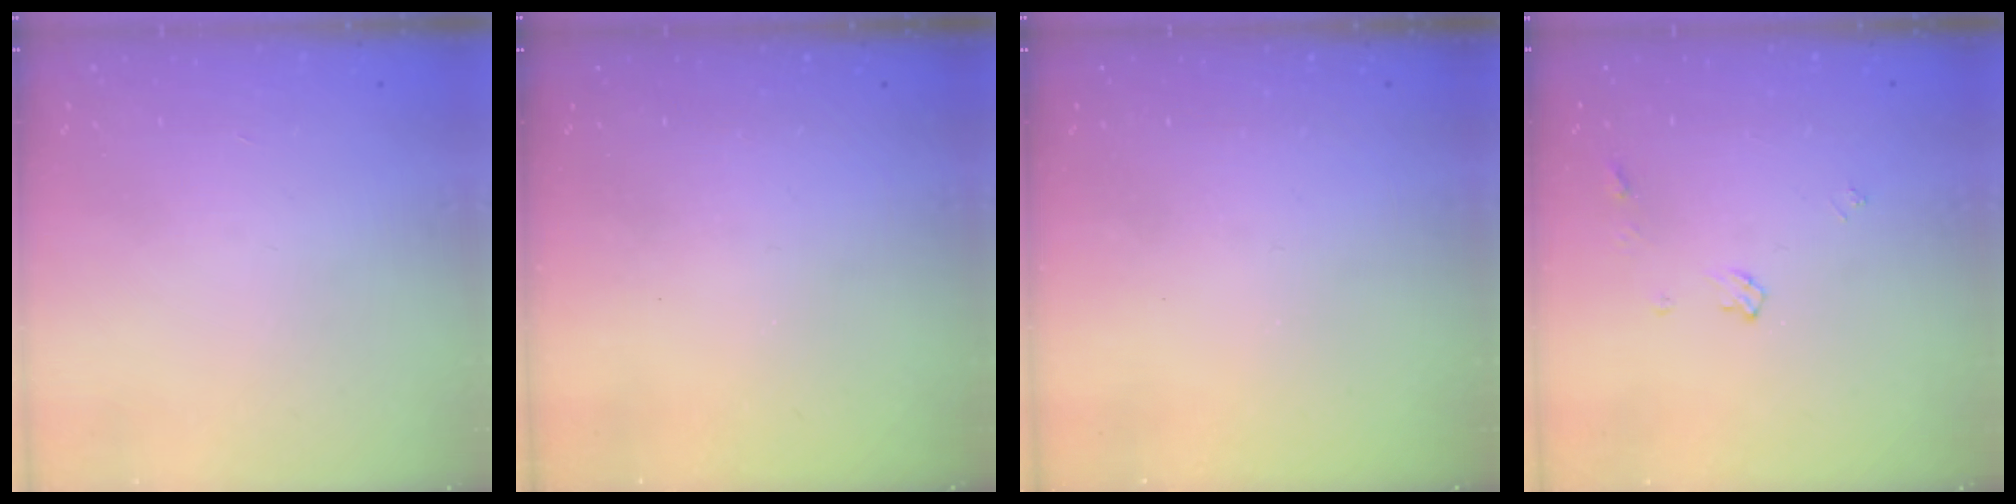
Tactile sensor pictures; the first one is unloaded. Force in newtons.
{"total": 0.0}
{"total": 0.0}
{"total": 4.5, "press": 4.4, "slide": 0.8}